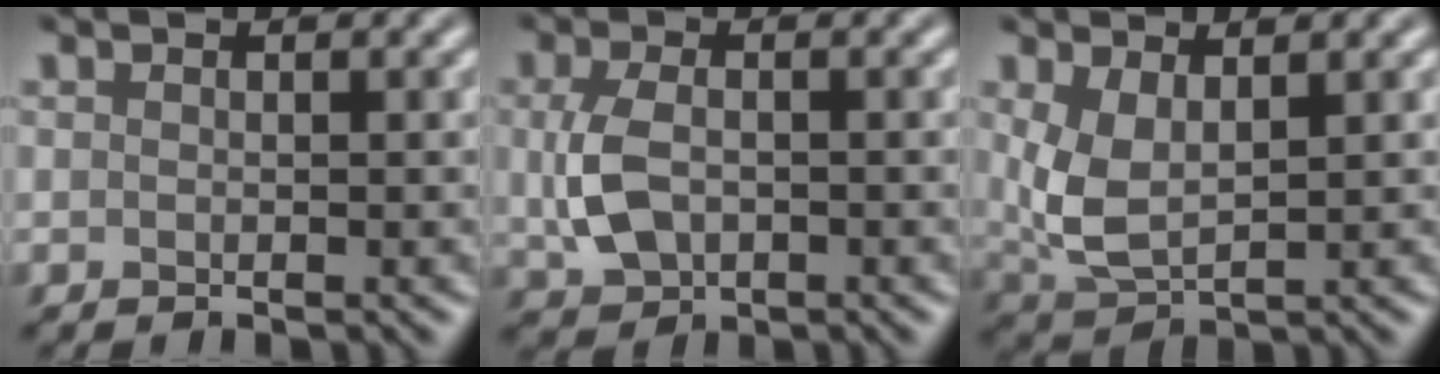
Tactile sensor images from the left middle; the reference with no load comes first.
{"total": 4.0, "force": [-0.1, 2.7, 3.0], "torque": [-0.071, -0.003, -0.001]}
{"total": 3.8, "force": [1.3, 1.9, 3.0], "torque": [-0.078, -0.006, 0.031]}